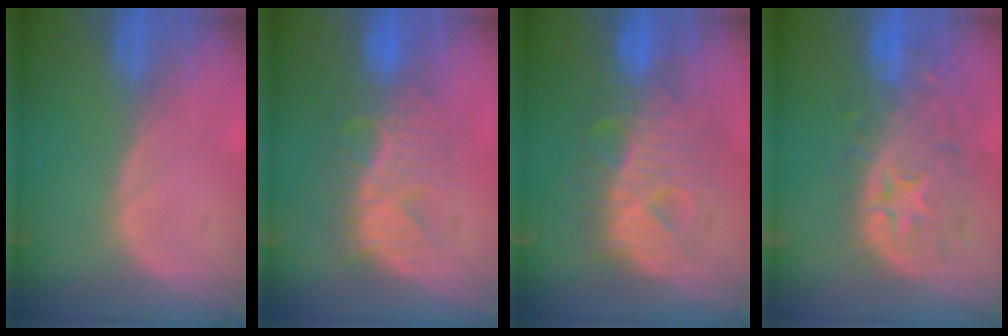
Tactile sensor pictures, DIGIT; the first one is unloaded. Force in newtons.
{"total": 8.0, "press": 7.9, "slide": 1.1}
{"total": 9.8, "press": 9.8, "slide": 0.6}
{"total": 11.2, "press": 9.8, "slide": 5.3}